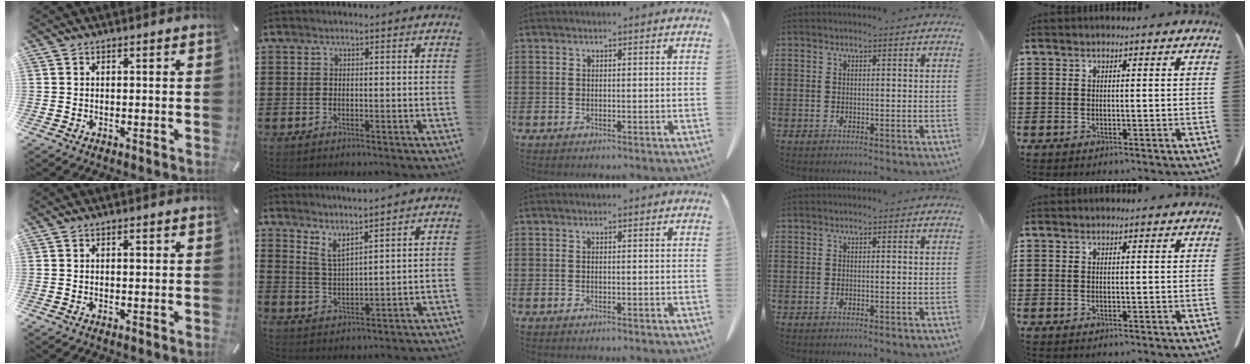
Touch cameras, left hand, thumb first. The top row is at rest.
{"thumb": {"total": 1.1, "force": [0.3, 0.6, 0.9], "torque": [-0.011, -0.001, 0.002]}, "index": {"total": 3.5, "force": [3.2, -0.1, 1.4], "torque": [-0.037, -0.014, 0.057]}}